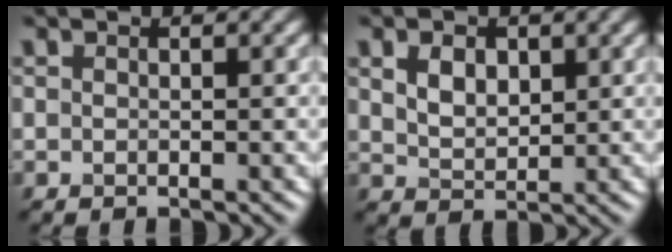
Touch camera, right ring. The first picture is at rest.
{"total": 2.8, "force": [1.1, 1.8, 1.8], "torque": [-0.037, -0.001, 0.024]}